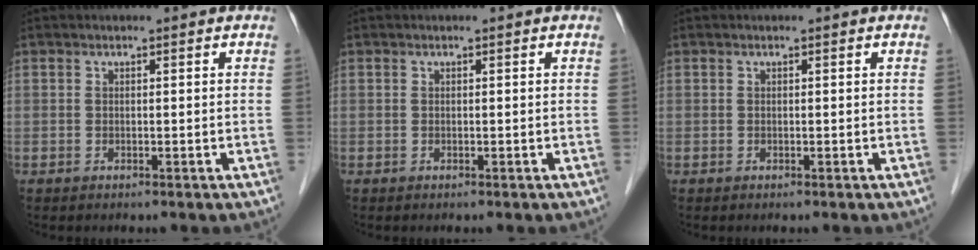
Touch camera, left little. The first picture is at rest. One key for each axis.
{"total": 0.0}
{"total": 0.0}